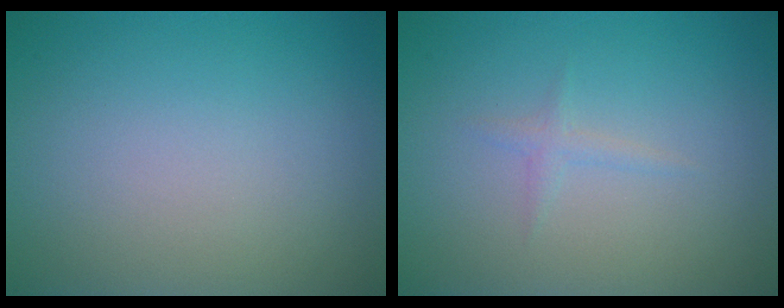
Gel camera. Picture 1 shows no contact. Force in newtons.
{"total": 0.8, "press": 0.8, "slide": 0.1}